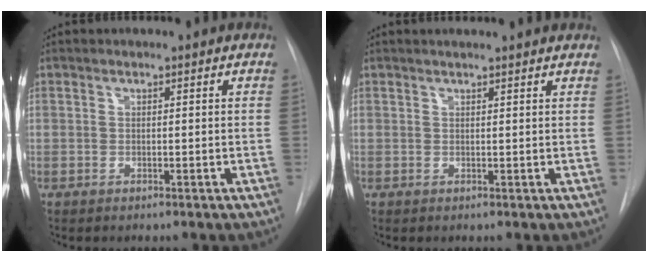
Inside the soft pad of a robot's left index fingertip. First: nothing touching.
{"total": 4.2, "force": [3.8, 0.1, 1.7], "torque": [-0.022, 0.014, 0.036]}